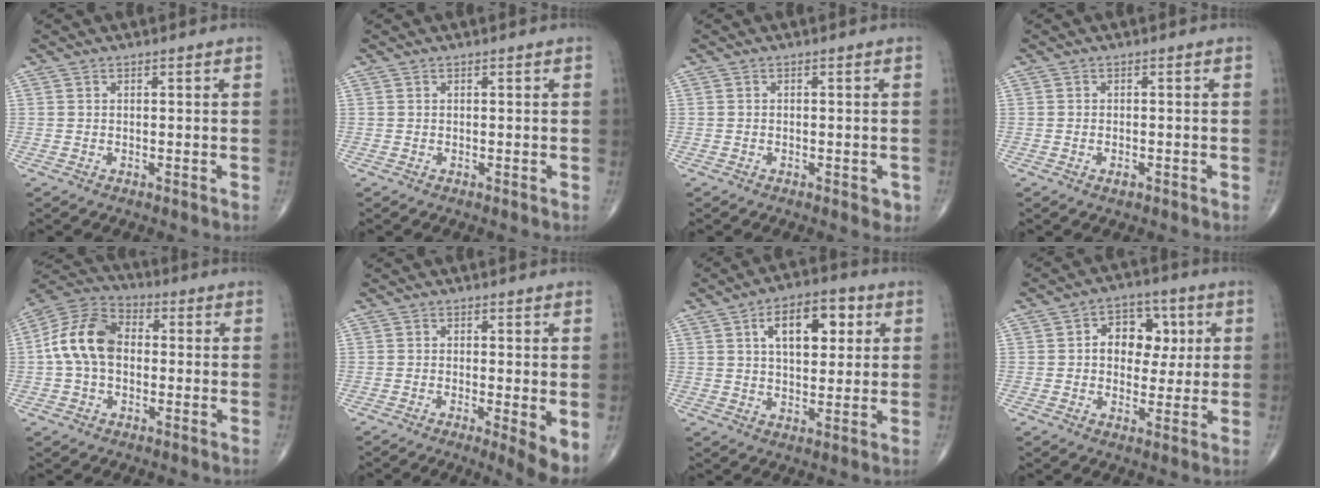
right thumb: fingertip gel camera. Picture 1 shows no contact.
{"total": 0.0}
{"total": 1.8, "force": [-0.7, 1.0, 1.3], "torque": [-0.011, -0.001, -0.008]}
{"total": 1.3, "force": [-0.6, 0.7, 0.9], "torque": [-0.017, 0.003, -0.009]}
{"total": 12.4, "force": [0.1, 8.5, 8.9], "torque": [-0.165, 0.032, -0.011]}
{"total": 3.9, "force": [-0.8, 0.8, 3.7], "torque": [-0.066, -0.013, -0.017]}
{"total": 11.8, "force": [3.8, 6.3, 9.2], "torque": [-0.109, 0.002, 0.055]}
{"total": 10.0, "force": [1.8, 7.3, 6.6], "torque": [-0.041, 0.010, 0.024]}